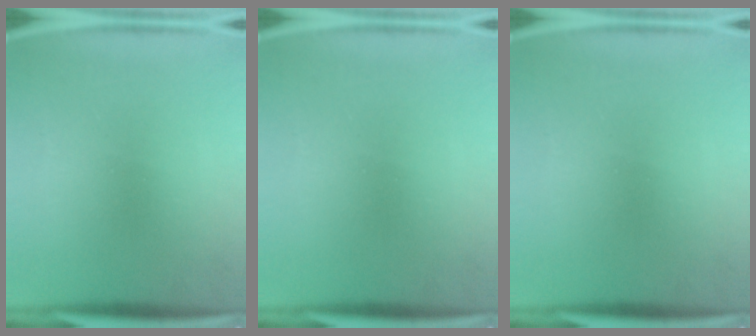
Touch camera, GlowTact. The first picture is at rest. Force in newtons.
{"total": 0.0}
{"total": 0.0}